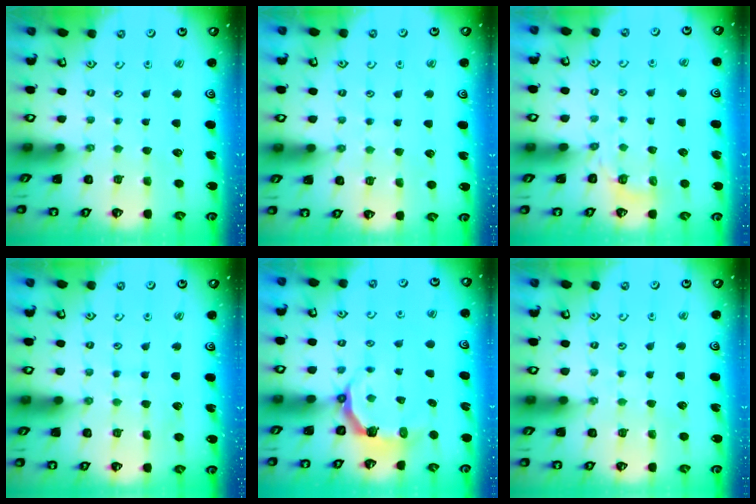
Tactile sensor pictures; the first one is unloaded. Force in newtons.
{"total": 5.7, "press": 5.7, "slide": 0.6}
{"total": 2.8, "press": 2.2, "slide": 1.8}
{"total": 4.9, "press": 4.8, "slide": 0.3}
{"total": 5.4, "press": 3.7, "slide": 3.9}
{"total": 5.4, "press": 5.3, "slide": 0.6}